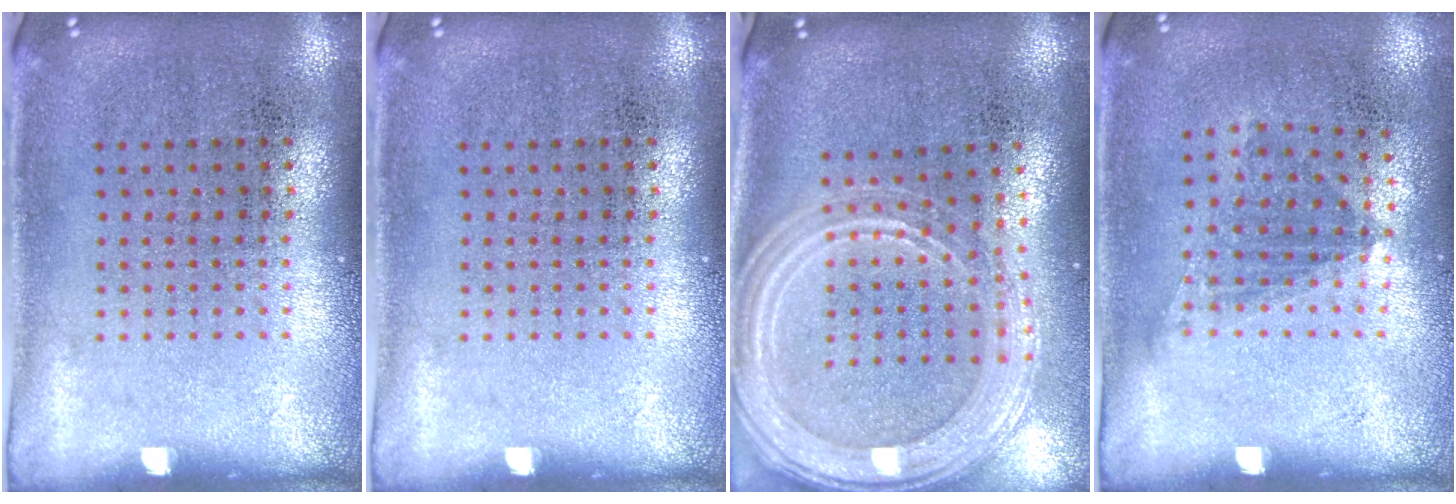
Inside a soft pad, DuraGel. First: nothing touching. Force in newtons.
{"total": 0.0}
{"total": 2.3, "press": 2.0, "slide": 1.0}
{"total": 1.1, "press": 0.8, "slide": 0.7}